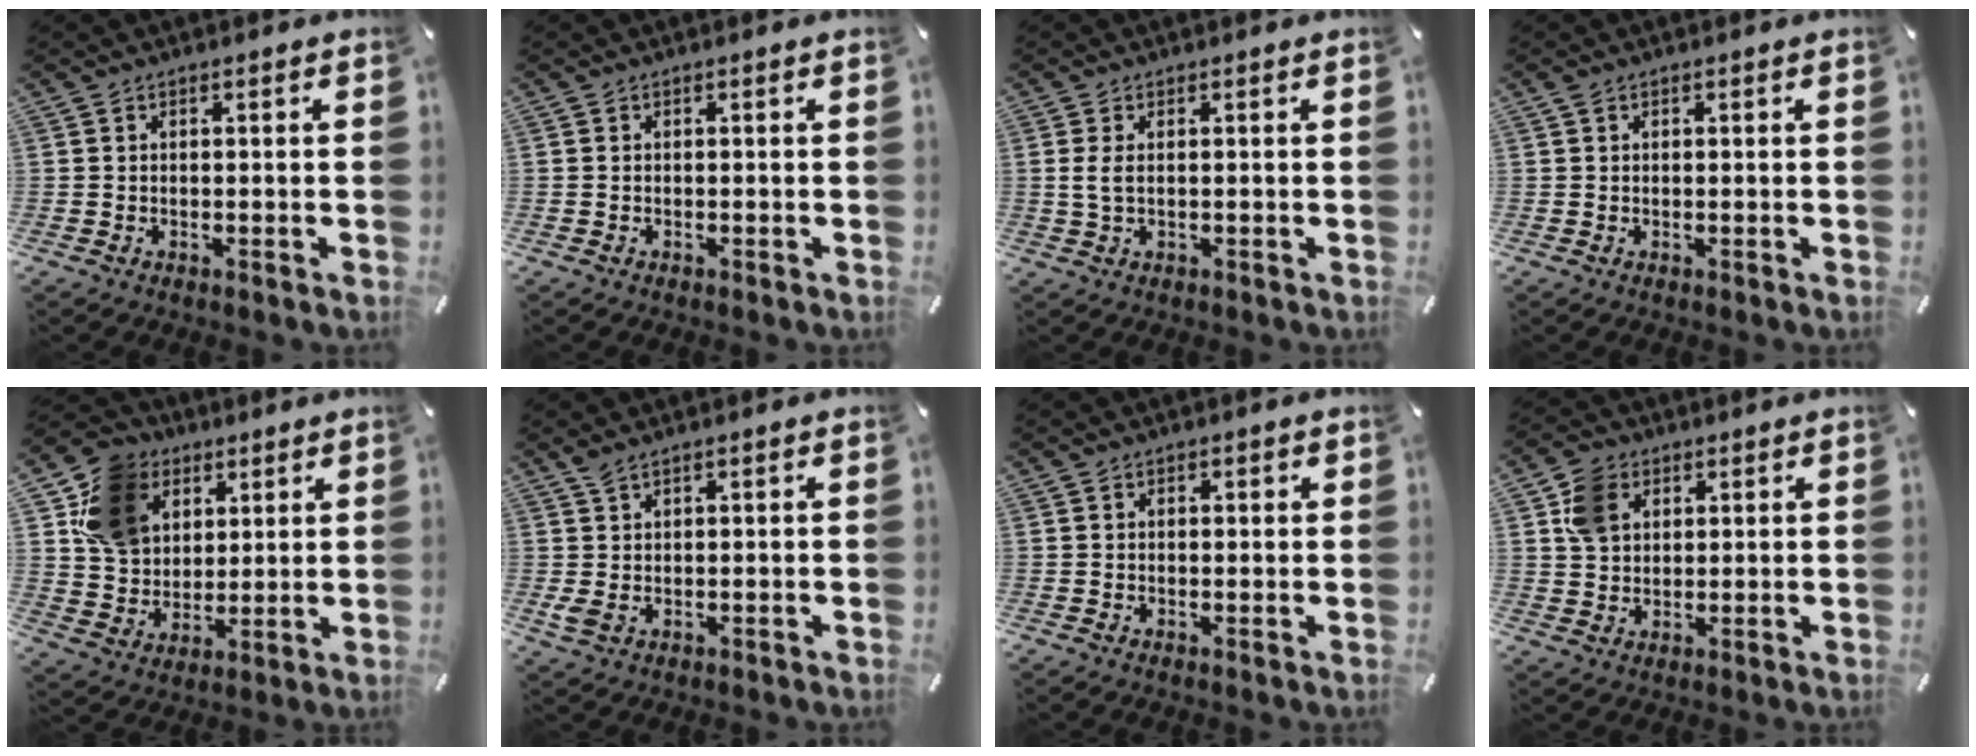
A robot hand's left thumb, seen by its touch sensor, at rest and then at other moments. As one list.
[{"total": 0.0}, {"total": 2.9, "force": [0.5, 1.2, 2.6], "torque": [-0.054, 0.003, 0.009]}, {"total": 0.8, "force": [0.3, 0.6, 0.5], "torque": [-0.010, 0.004, 0.005]}, {"total": 13.3, "force": [5.6, 11.0, 5.0], "torque": [-0.114, -0.012, 0.112]}, {"total": 3.1, "force": [1.3, 1.7, 2.3], "torque": [-0.045, 0.002, 0.026]}, {"total": 0.7, "force": [0.3, 0.5, 0.4], "torque": [-0.008, 0.004, 0.004]}, {"total": 7.5, "force": [2.9, 6.1, 3.3], "torque": [-0.070, 0.014, 0.059]}]